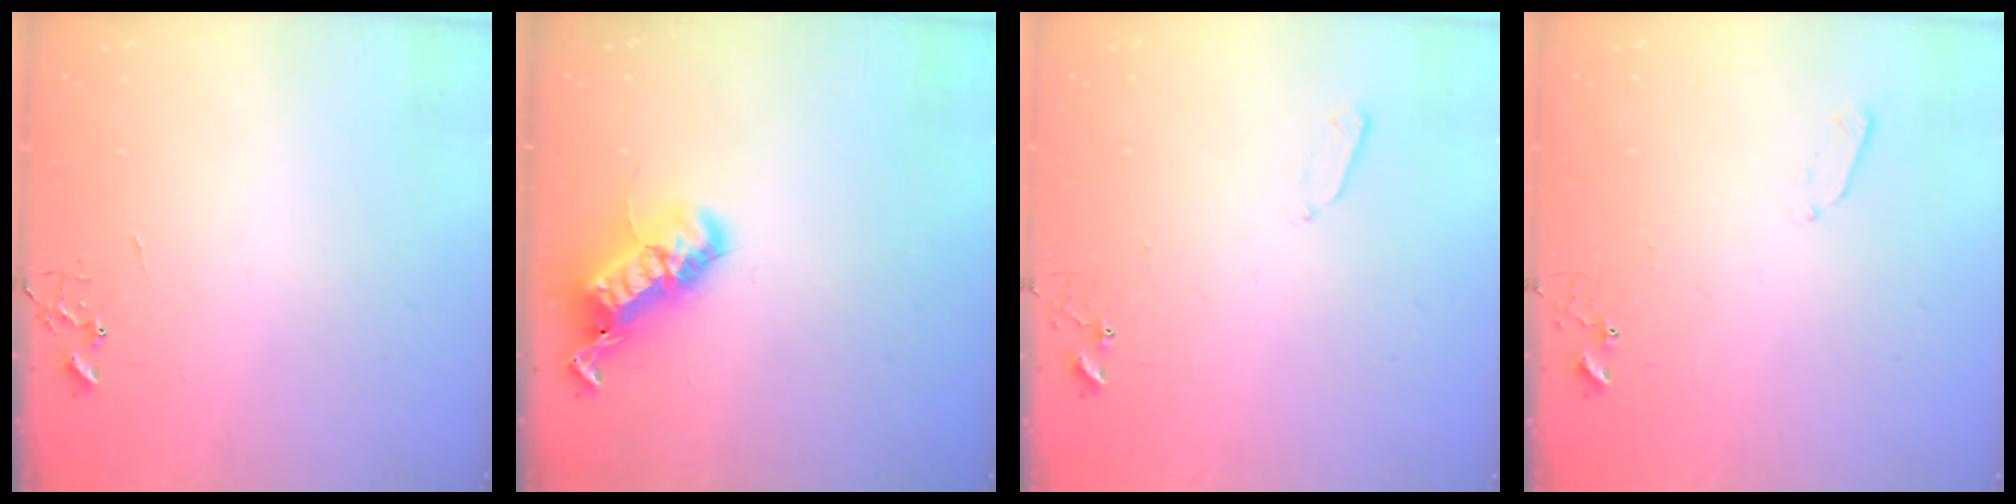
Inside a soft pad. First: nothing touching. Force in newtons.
{"total": 21.0, "press": 21.0, "slide": 0.4}
{"total": 3.4, "press": 3.4, "slide": 0.5}
{"total": 3.4, "press": 3.4, "slide": 0.5}